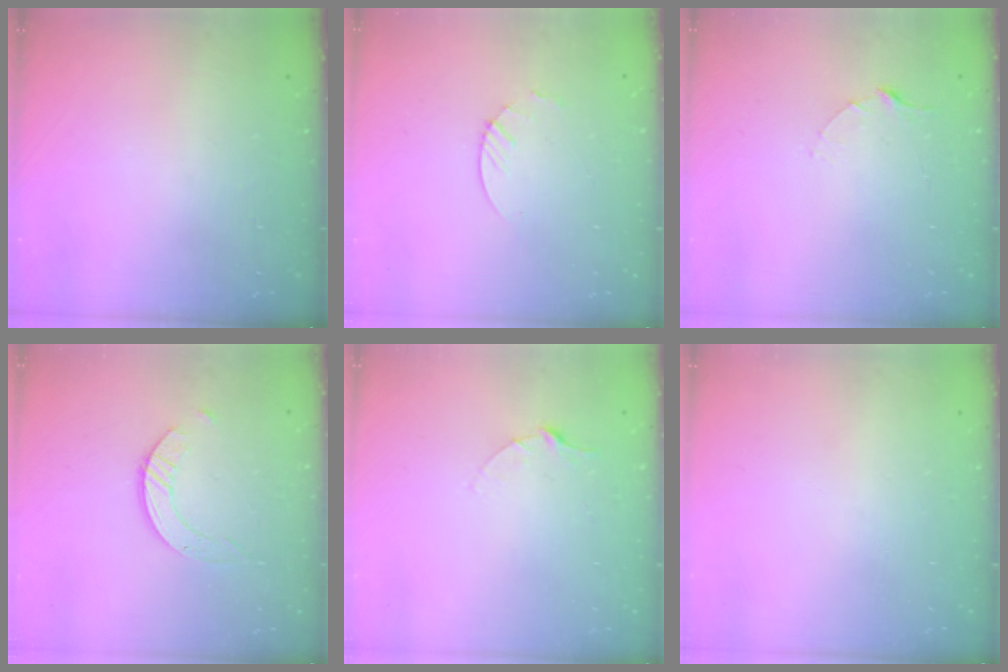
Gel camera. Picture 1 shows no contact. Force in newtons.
{"total": 3.0, "press": 3.0, "slide": 0.3}
{"total": 2.5, "press": 2.5, "slide": 0.3}
{"total": 2.9, "press": 2.9, "slide": 0.3}
{"total": 5.2, "press": 5.2, "slide": 0.5}
{"total": 0.0}